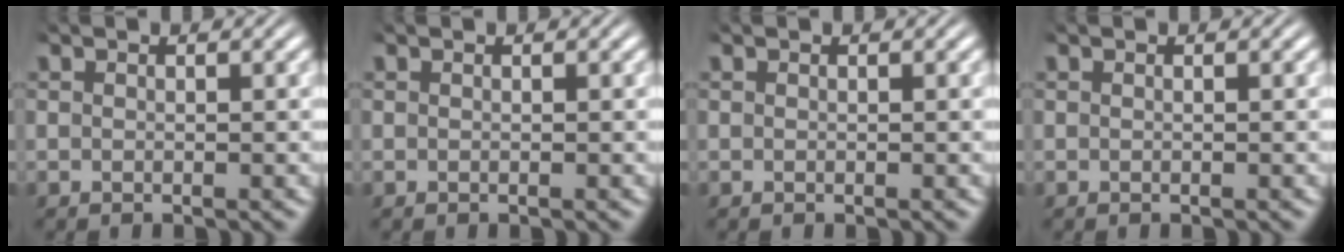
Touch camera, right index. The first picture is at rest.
{"total": 0.0}
{"total": 0.0}
{"total": 0.0}